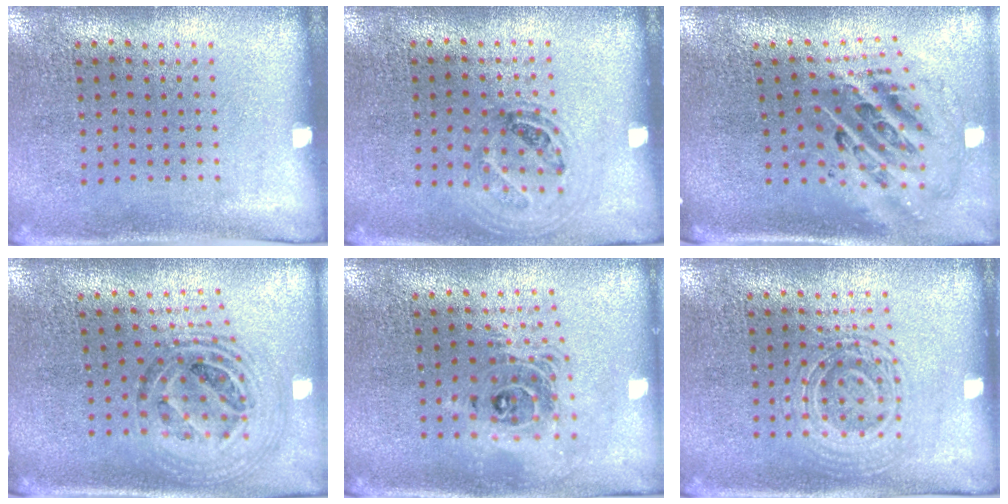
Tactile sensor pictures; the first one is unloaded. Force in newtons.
{"total": 1.1, "press": 1.0, "slide": 0.4}
{"total": 2.8, "press": 1.9, "slide": 2.1}
{"total": 1.5, "press": 1.3, "slide": 0.6}
{"total": 1.9, "press": 1.5, "slide": 1.3}
{"total": 2.7, "press": 2.7, "slide": 0.5}